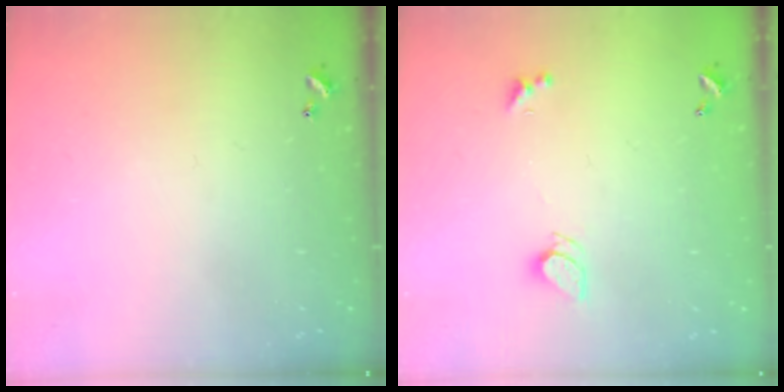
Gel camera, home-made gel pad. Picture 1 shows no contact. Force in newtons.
{"total": 2.2, "press": 2.2, "slide": 0.3}